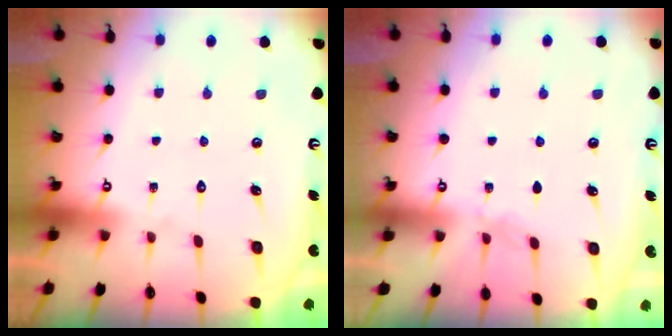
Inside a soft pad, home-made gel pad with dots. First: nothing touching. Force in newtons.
{"total": 2.1, "press": 2.0, "slide": 0.4}